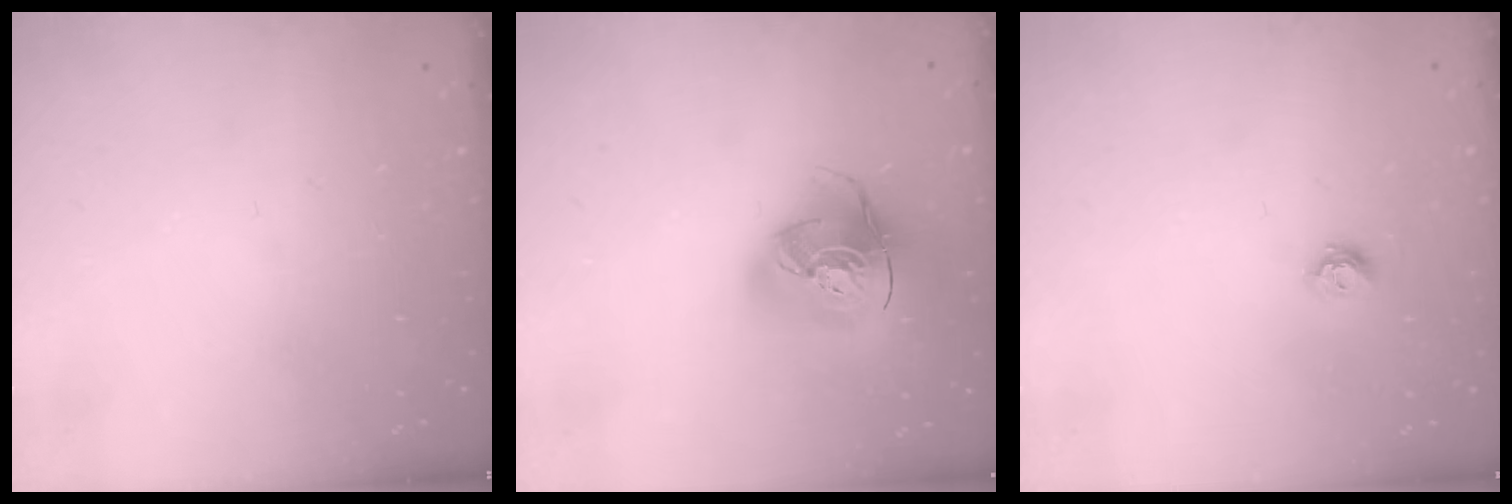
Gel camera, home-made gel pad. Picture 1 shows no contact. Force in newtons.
{"total": 16.6, "press": 16.5, "slide": 2.0}
{"total": 5.2, "press": 5.2, "slide": 0.7}